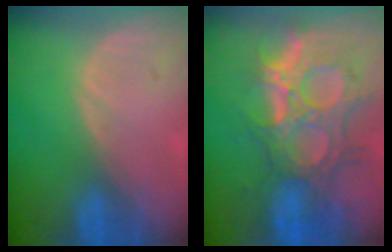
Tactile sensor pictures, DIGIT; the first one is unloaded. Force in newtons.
{"total": 13.4, "press": 11.4, "slide": 7.0}